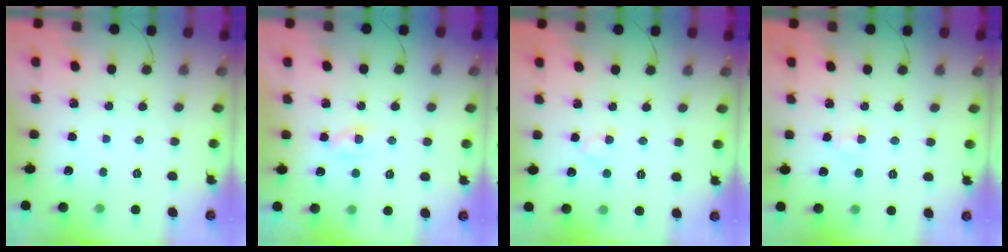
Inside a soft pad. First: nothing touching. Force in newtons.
{"total": 2.2, "press": 2.2, "slide": 0.5}
{"total": 2.2, "press": 1.9, "slide": 1.1}
{"total": 2.6, "press": 2.4, "slide": 0.9}